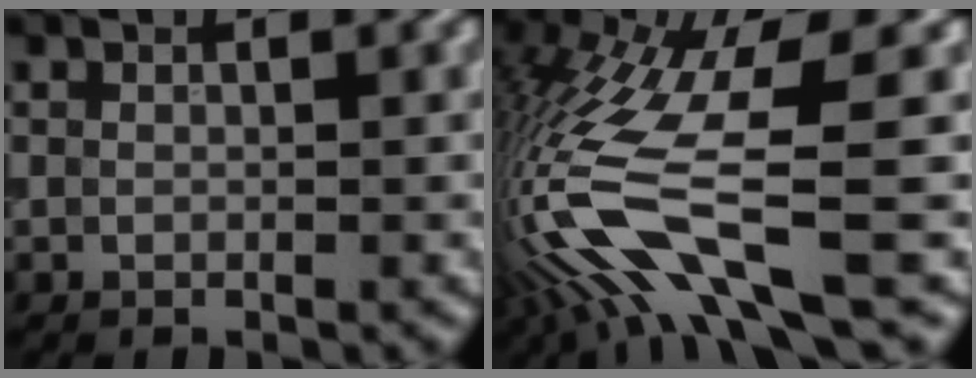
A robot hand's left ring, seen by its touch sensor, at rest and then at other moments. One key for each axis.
{"total": 11.7, "fx": -3.4, "fy": 3.1, "fz": 10.7, "tx": -0.232, "ty": -0.005, "tz": -0.064}